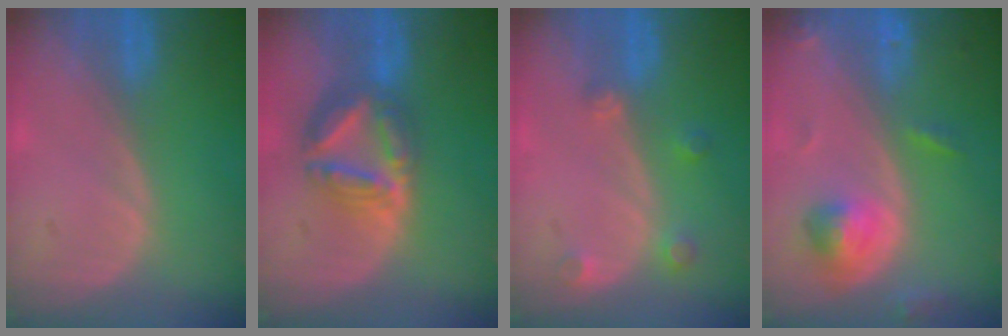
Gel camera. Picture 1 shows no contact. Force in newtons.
{"total": 8.2, "press": 7.0, "slide": 4.2}
{"total": 2.6, "press": 2.6, "slide": 0.5}
{"total": 5.4, "press": 5.0, "slide": 2.1}